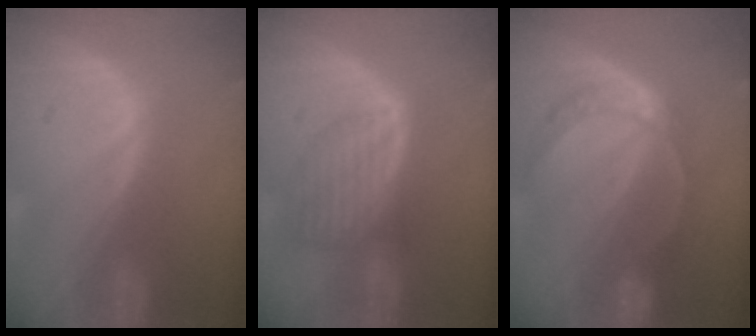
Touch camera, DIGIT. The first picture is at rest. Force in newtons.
{"total": 7.3, "press": 6.6, "slide": 3.2}
{"total": 7.7, "press": 6.4, "slide": 4.4}